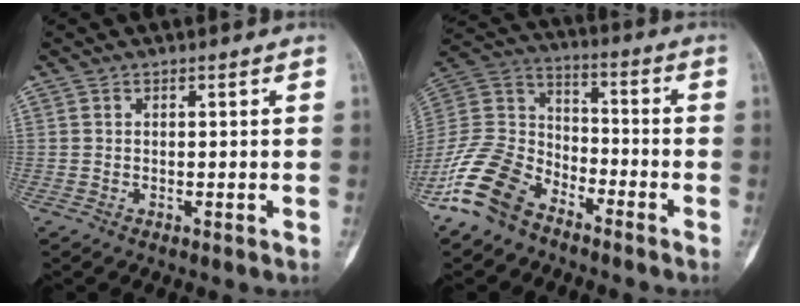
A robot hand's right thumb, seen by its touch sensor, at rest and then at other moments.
{"total": 14.2, "force": [-9.9, 7.8, 6.4], "torque": [-0.122, 0.066, -0.202]}